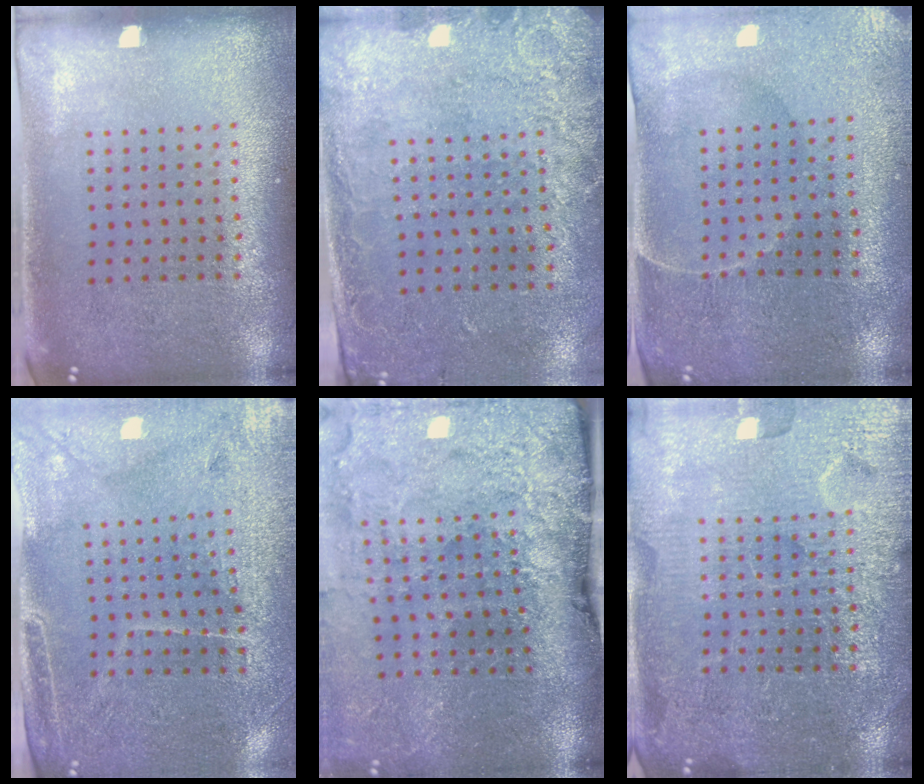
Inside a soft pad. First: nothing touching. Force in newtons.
{"total": 2.6, "press": 1.9, "slide": 1.8}
{"total": 0.6, "press": 0.4, "slide": 0.5}
{"total": 3.2, "press": 3.0, "slide": 1.3}
{"total": 5.0, "press": 3.8, "slide": 3.3}
{"total": 4.4, "press": 4.4, "slide": 0.6}